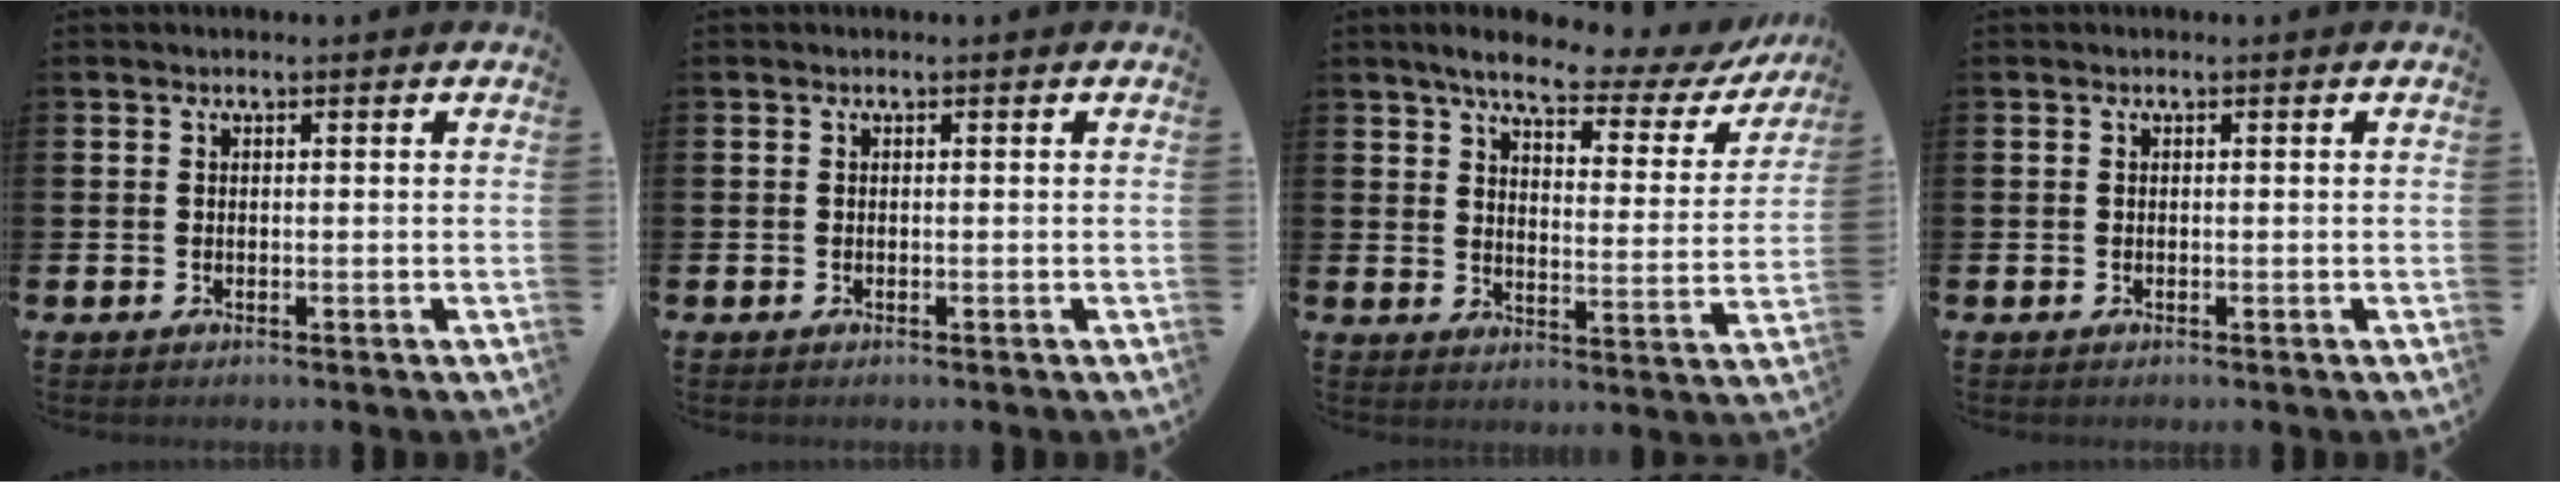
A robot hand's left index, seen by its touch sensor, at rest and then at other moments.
{"total": 0.0}
{"total": 6.7, "force": [5.5, 1.8, 3.3], "torque": [-0.075, -0.036, 0.086]}
{"total": 0.0}